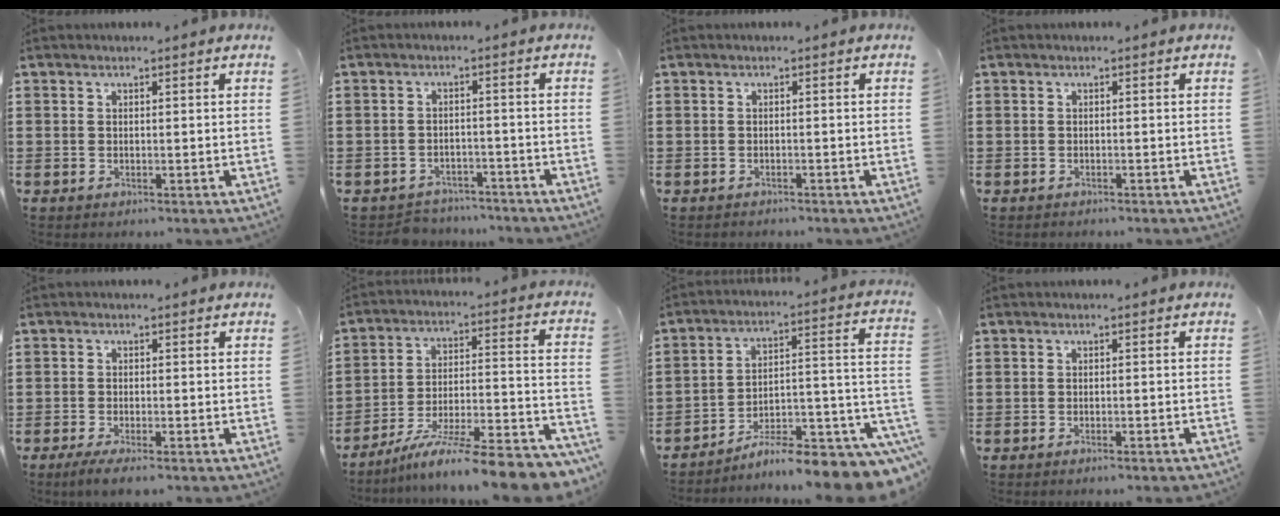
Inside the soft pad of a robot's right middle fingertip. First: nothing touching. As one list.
[{"total": 3.0, "force": [-2.9, 0.7, -0.3], "torque": [-0.003, 0.002, -0.065]}, {"total": 0.9, "force": [-0.8, 0.3, -0.2], "torque": [0.003, 0.005, -0.020]}, {"total": 0.8, "force": [-0.7, 0.4, -0.2], "torque": [0.003, 0.005, -0.017]}, {"total": 2.1, "force": [-1.8, 0.2, 1.2], "torque": [-0.027, 0.000, -0.037]}, {"total": 11.0, "force": [-9.3, -0.2, 5.9], "torque": [-0.083, 0.004, -0.177]}, {"total": 8.2, "force": [-7.1, 1.0, 4.0], "torque": [-0.051, -0.006, -0.134]}, {"total": 1.1, "force": [-1.0, 0.1, 0.4], "torque": [-0.010, -0.001, -0.019]}]